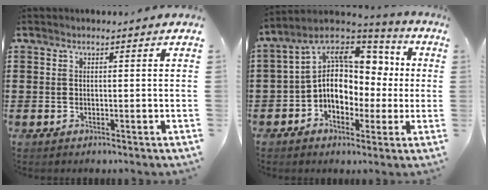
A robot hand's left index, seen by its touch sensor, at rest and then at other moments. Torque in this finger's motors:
{"motor_torque": [2.14, 0.00, 1.05, 0.21]}